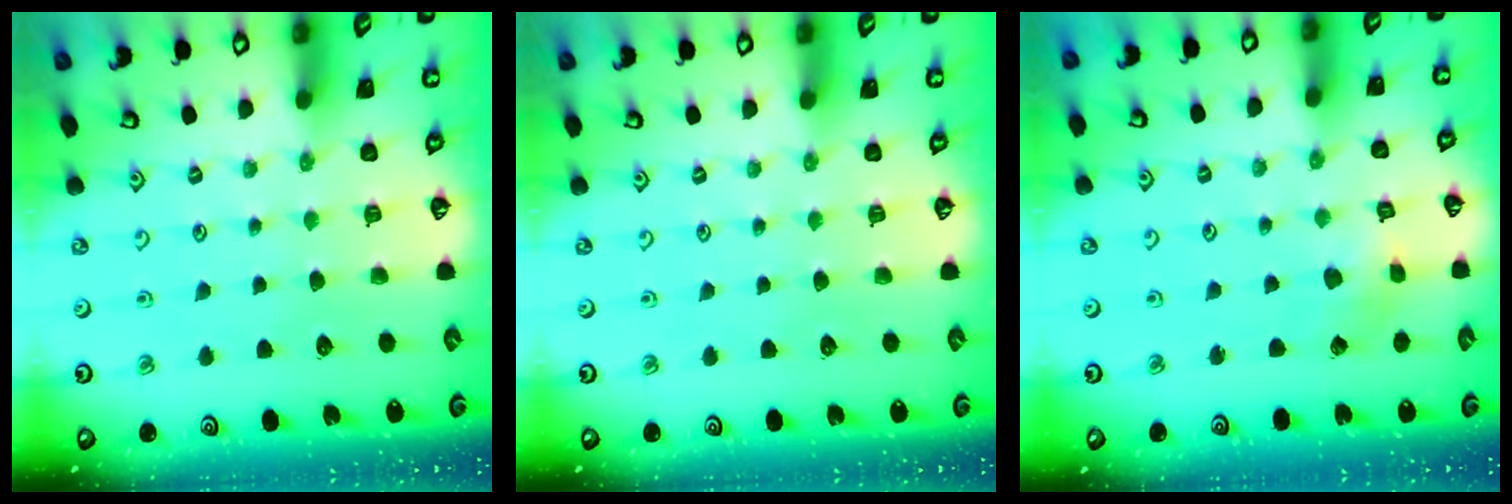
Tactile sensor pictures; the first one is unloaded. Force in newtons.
{"total": 0.0}
{"total": 2.7, "press": 2.7, "slide": 0.3}